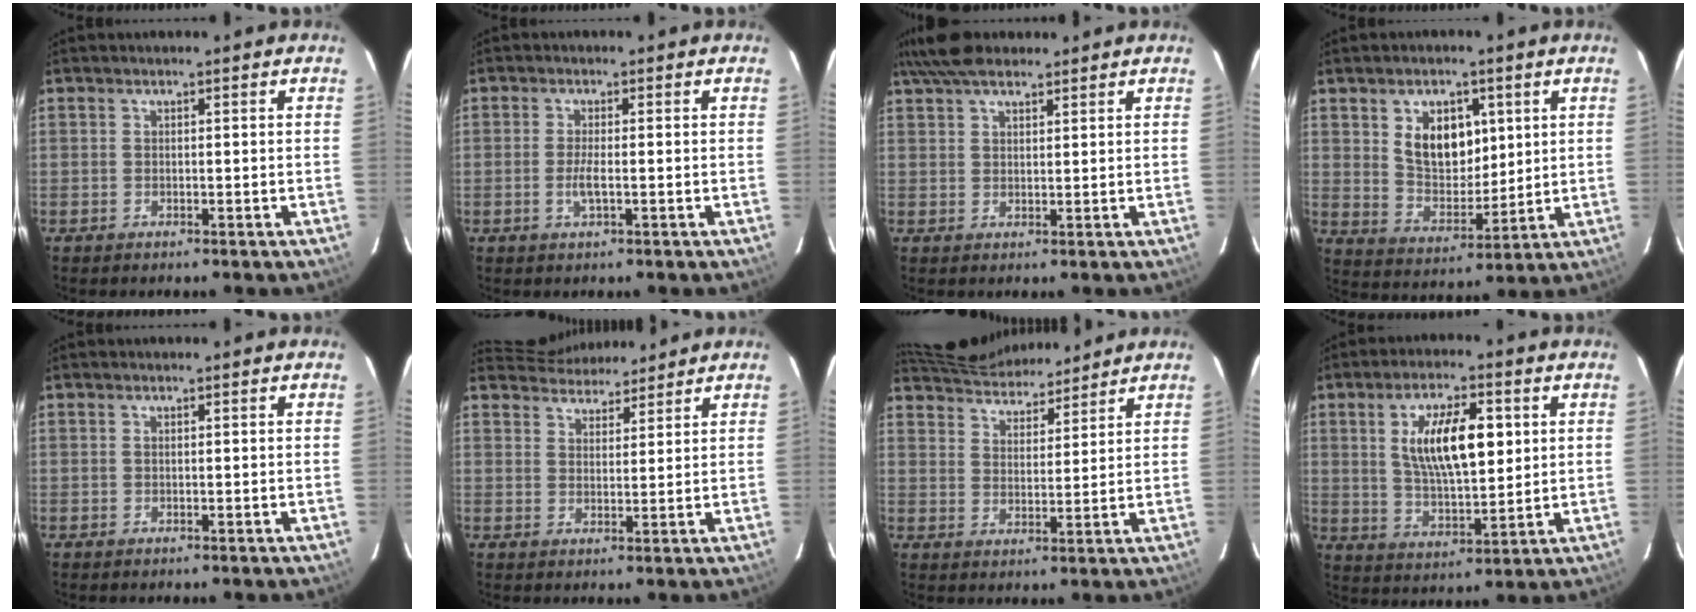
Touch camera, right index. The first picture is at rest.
{"total": 2.6, "force": [-0.7, 0.2, 2.5], "torque": [-0.050, -0.005, -0.013]}
{"total": 6.9, "force": [5.8, 2.1, 3.0], "torque": [-0.061, 0.022, 0.106]}
{"total": 9.6, "force": [3.9, 6.1, 6.4], "torque": [-0.107, 0.002, 0.085]}
{"total": 0.0}
{"total": 8.9, "force": [8.7, 1.8, 0.8], "torque": [-0.015, 0.020, 0.133]}
{"total": 13.8, "force": [13.0, 2.8, 3.8], "torque": [-0.072, 0.029, 0.201]}
{"total": 12.1, "force": [3.5, 4.2, 10.8], "torque": [-0.192, 0.002, 0.069]}